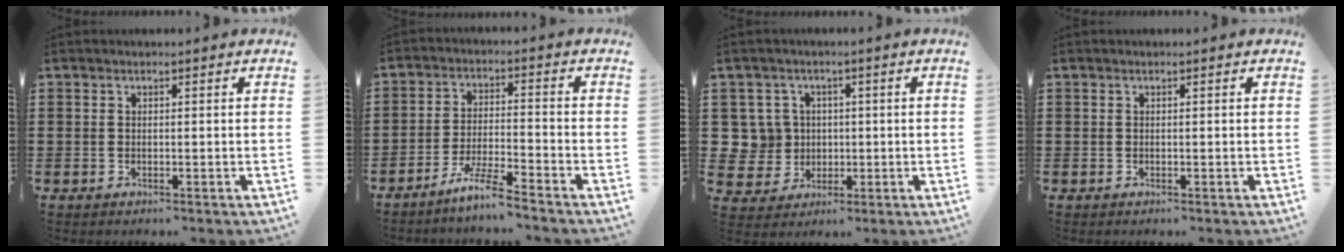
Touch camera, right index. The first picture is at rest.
{"total": 6.1, "force": [-5.4, -0.5, 2.8], "torque": [-0.068, -0.013, -0.106]}
{"total": 5.8, "force": [0.7, 5.6, 1.3], "torque": [-0.059, 0.016, 0.013]}
{"total": 0.0}